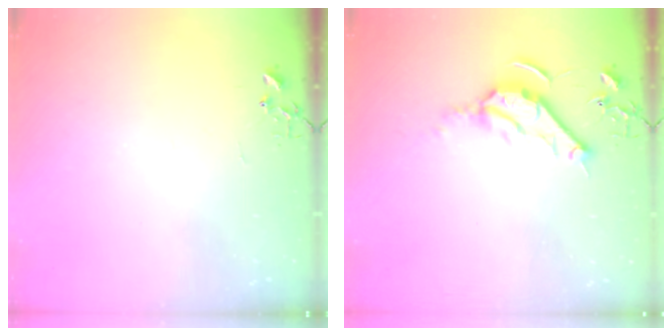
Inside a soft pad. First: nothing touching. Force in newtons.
{"total": 10.3, "press": 10.2, "slide": 1.2}